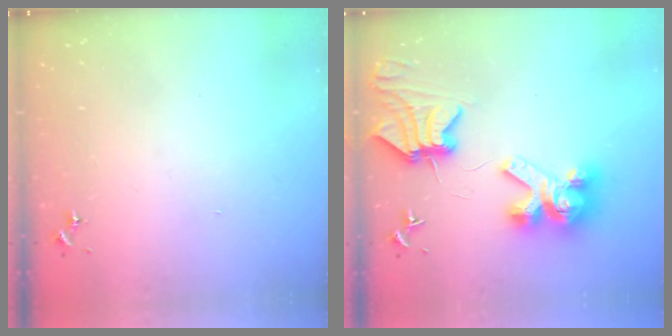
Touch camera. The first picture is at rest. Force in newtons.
{"total": 11.0, "press": 10.9, "slide": 1.5}